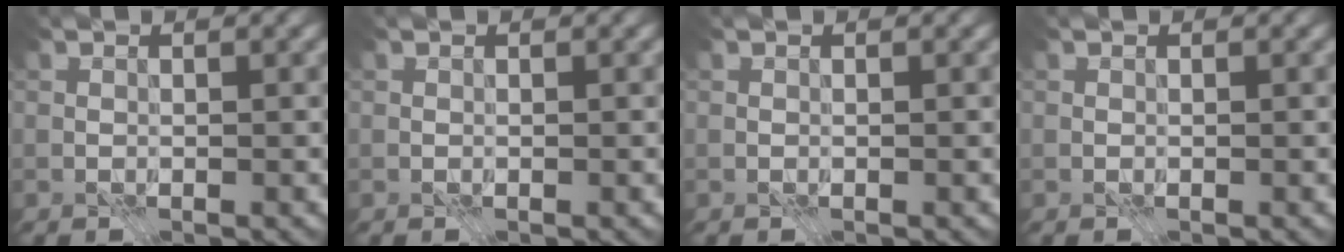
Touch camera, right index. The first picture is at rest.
{"total": 0.0}
{"total": 0.0}
{"total": 0.0}